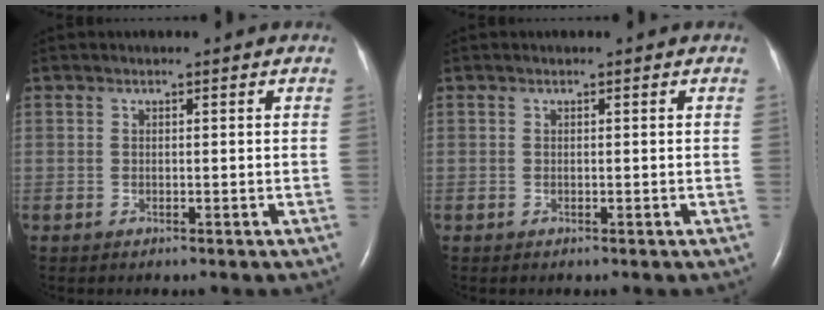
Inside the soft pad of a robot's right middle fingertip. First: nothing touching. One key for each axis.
{"total": 0.0}